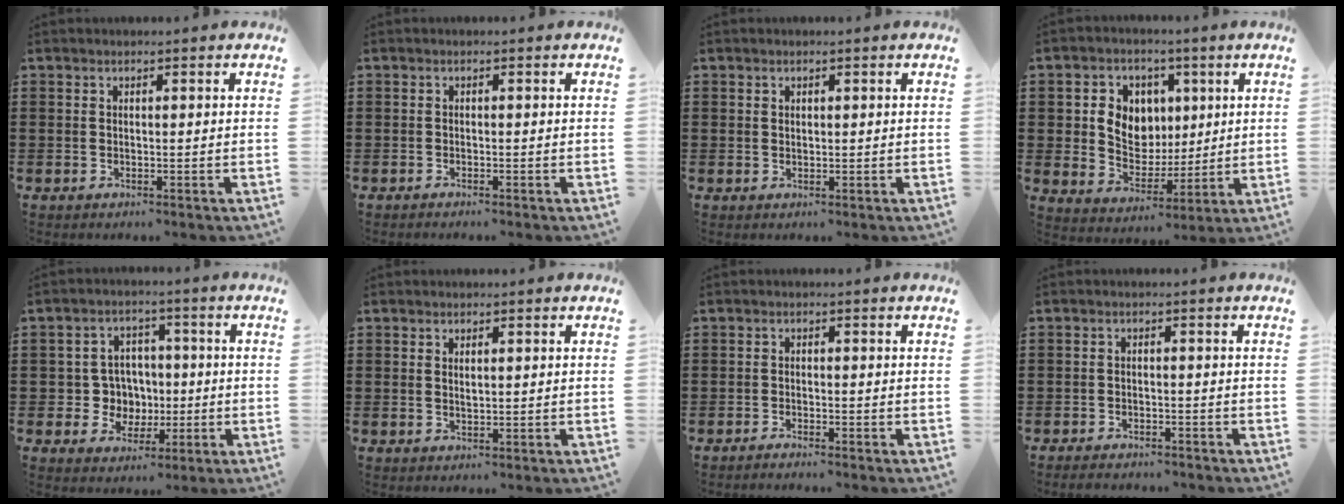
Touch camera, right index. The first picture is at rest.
{"total": 0.5, "force": [-0.5, -0.1, 0.1], "torque": [-0.003, -0.003, -0.010]}
{"total": 0.6, "force": [0.4, 0.4, 0.2], "torque": [-0.005, 0.002, 0.009]}
{"total": 7.6, "force": [1.4, 6.7, 3.2], "torque": [-0.076, 0.016, 0.023]}
{"total": 5.6, "force": [-0.3, 5.4, 1.5], "torque": [-0.043, 0.013, -0.006]}
{"total": 1.0, "force": [0.4, 0.4, 0.8], "torque": [-0.016, 0.004, 0.007]}
{"total": 1.1, "force": [-1.1, -0.2, 0.1], "torque": [-0.003, -0.001, -0.021]}
{"total": 1.7, "force": [-1.7, 0.2, 0.0], "torque": [-0.006, 0.001, -0.036]}